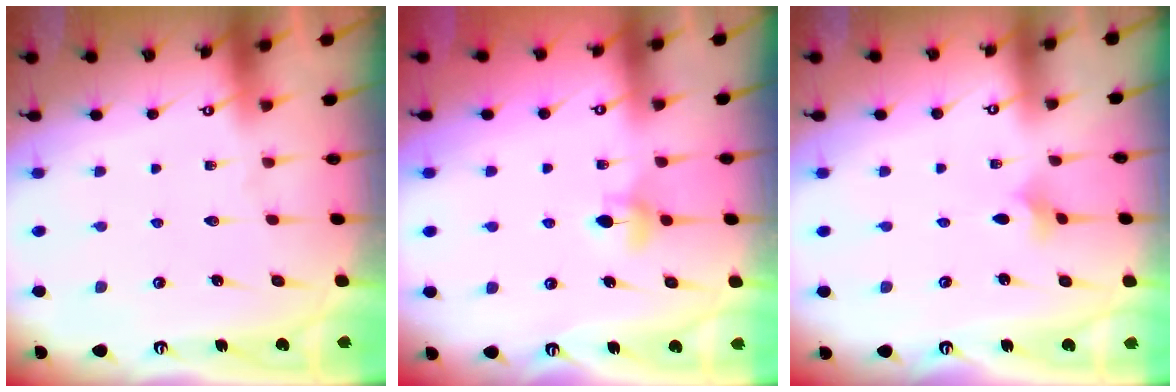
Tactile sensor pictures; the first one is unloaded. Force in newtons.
{"total": 4.7, "press": 4.6, "slide": 0.8}
{"total": 1.8, "press": 1.7, "slide": 0.5}